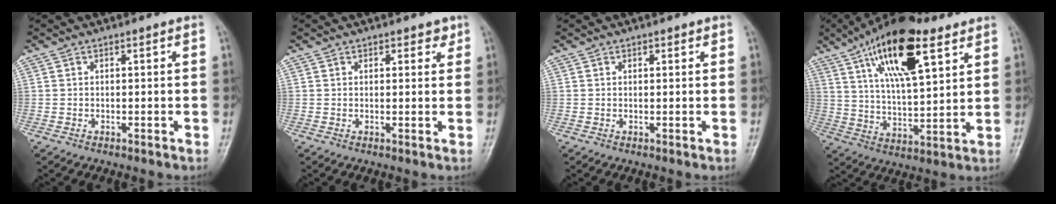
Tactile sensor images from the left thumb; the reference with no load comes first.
{"total": 2.0, "force": [1.3, 1.3, 0.8], "torque": [0.010, -0.006, 0.013]}
{"total": 0.8, "force": [0.5, 0.5, 0.3], "torque": [0.002, -0.003, 0.004]}
{"total": 19.5, "force": [10.1, 7.2, 15.0], "torque": [-0.232, -0.025, 0.174]}